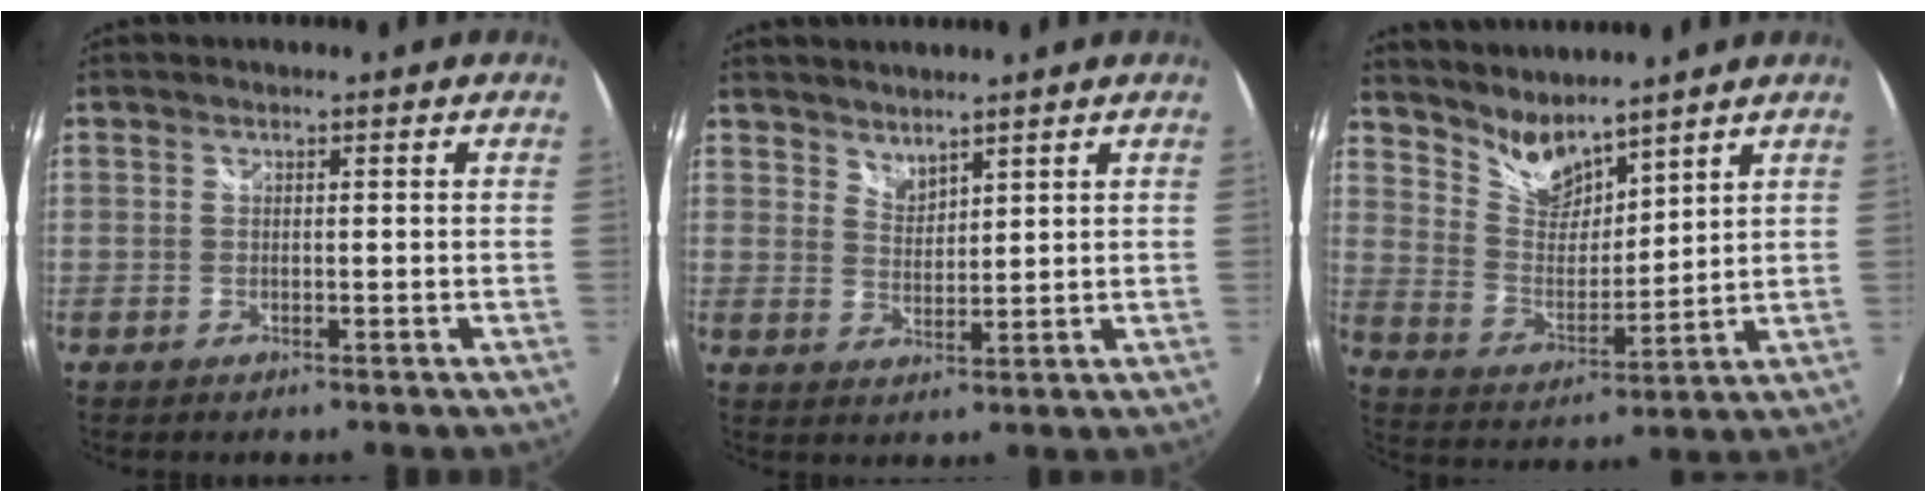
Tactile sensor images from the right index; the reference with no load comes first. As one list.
[{"total": 3.2, "force": [3.0, 0.9, 0.6], "torque": [-0.005, 0.000, 0.053]}, {"total": 8.5, "force": [7.6, 2.3, 2.9], "torque": [-0.052, -0.010, 0.155]}]